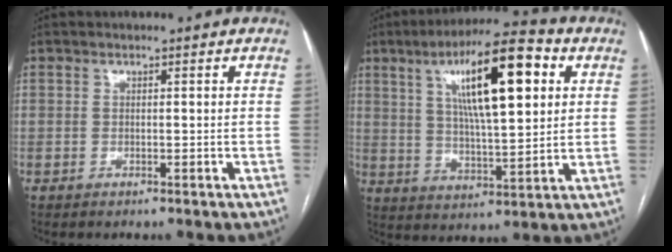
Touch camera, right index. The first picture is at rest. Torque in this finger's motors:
{"motor_torque": [1.33, 0.81, 1.05, 0.21]}